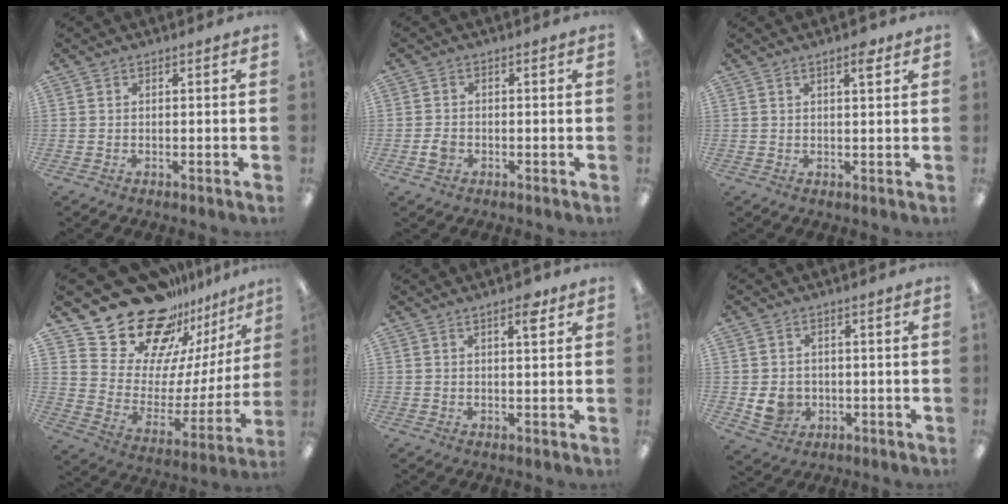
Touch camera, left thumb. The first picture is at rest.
{"total": 2.4, "force": [-0.8, 2.0, 1.0], "torque": [-0.016, 0.005, -0.015]}
{"total": 3.3, "force": [2.2, 1.0, 2.3], "torque": [-0.027, -0.008, 0.033]}
{"total": 25.2, "force": [19.7, 12.6, 9.4], "torque": [-0.149, -0.140, 0.366]}
{"total": 4.0, "force": [2.6, 1.2, 2.8], "torque": [-0.028, -0.009, 0.037]}
{"total": 6.2, "force": [-0.6, 5.6, 2.5], "torque": [-0.038, 0.003, -0.009]}